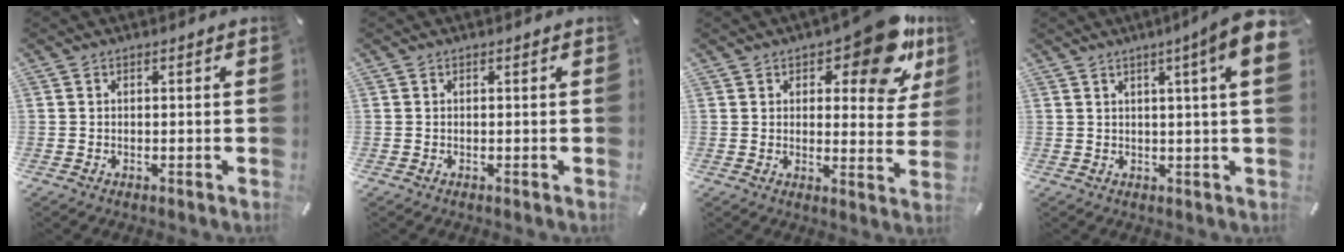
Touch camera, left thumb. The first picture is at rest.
{"total": 0.0}
{"total": 14.9, "force": [9.1, 6.2, 10.0], "torque": [-0.122, -0.054, 0.148]}
{"total": 9.4, "force": [3.9, 0.2, 8.6], "torque": [-0.129, -0.019, 0.059]}